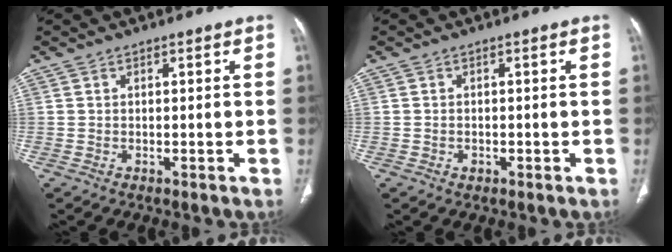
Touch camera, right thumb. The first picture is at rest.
{"total": 0.9, "force": [-0.4, 0.7, 0.4], "torque": [-0.004, 0.006, -0.003]}